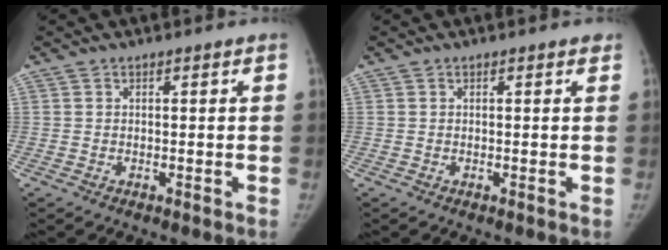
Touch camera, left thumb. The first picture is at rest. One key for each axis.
{"total": 0.5, "fx": 0.4, "fy": 0.2, "fz": 0.3, "tx": -0.004, "ty": -0.002, "tz": 0.001}